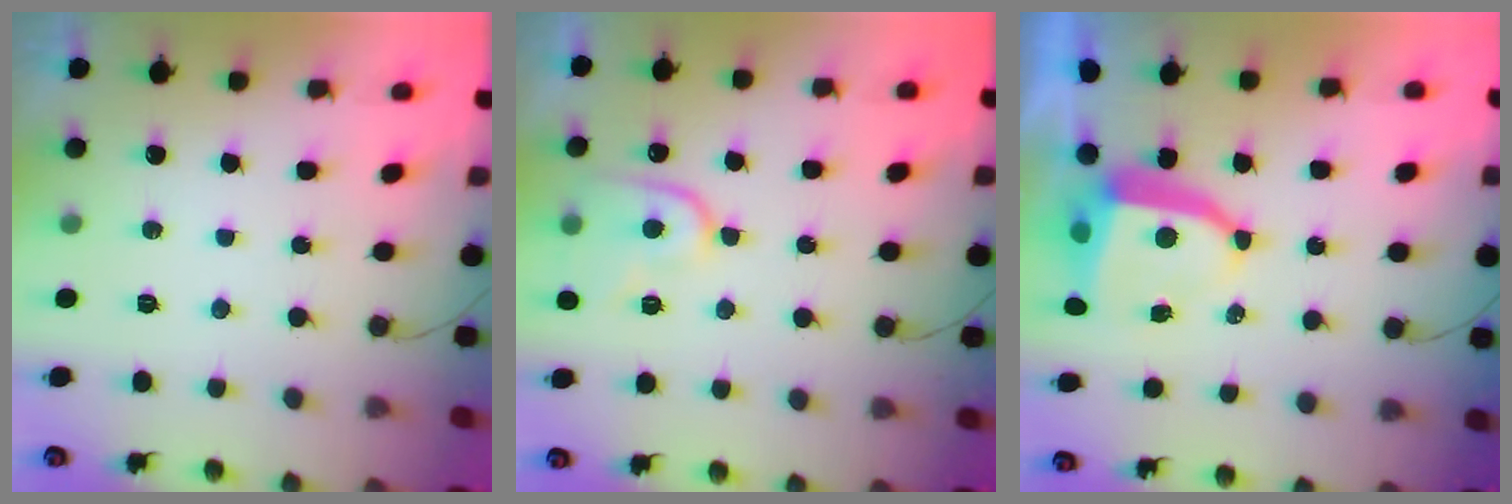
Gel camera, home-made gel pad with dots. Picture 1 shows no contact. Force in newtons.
{"total": 12.0, "press": 11.9, "slide": 0.9}
{"total": 7.8, "press": 7.8, "slide": 0.5}